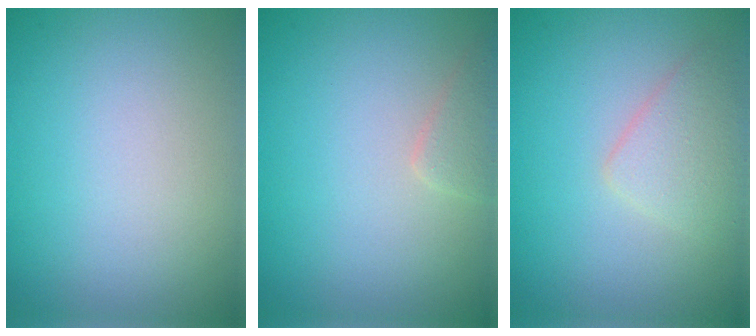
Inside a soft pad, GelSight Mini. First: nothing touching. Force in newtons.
{"total": 1.3, "press": 1.3, "slide": 0.1}
{"total": 2.4, "press": 2.4, "slide": 0.2}